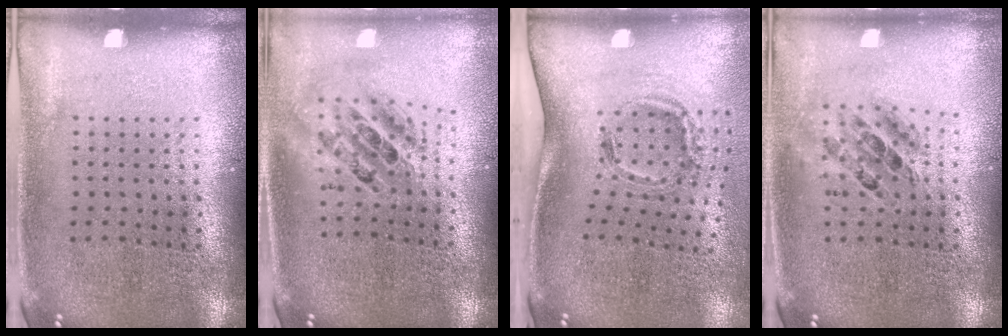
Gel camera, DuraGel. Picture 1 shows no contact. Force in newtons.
{"total": 2.0, "press": 1.6, "slide": 1.3}
{"total": 2.0, "press": 1.3, "slide": 1.5}
{"total": 0.7, "press": 0.7, "slide": 0.2}